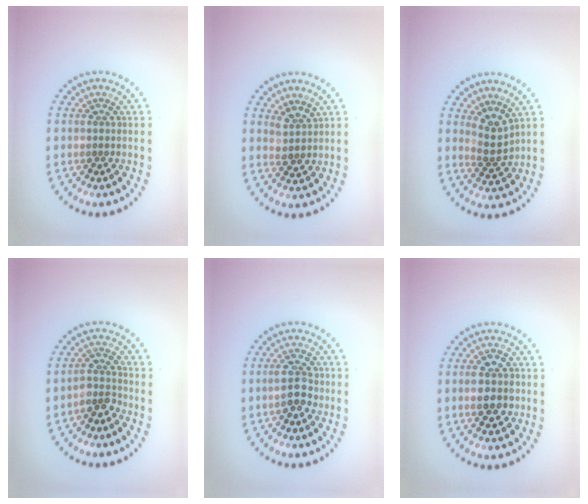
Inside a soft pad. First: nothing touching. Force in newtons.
{"total": 1.3, "press": 1.2, "slide": 0.6}
{"total": 2.4, "press": 1.7, "slide": 1.7}
{"total": 2.5, "press": 2.0, "slide": 1.6}
{"total": 2.7, "press": 2.7, "slide": 0.4}
{"total": 3.7, "press": 3.7, "slide": 0.1}